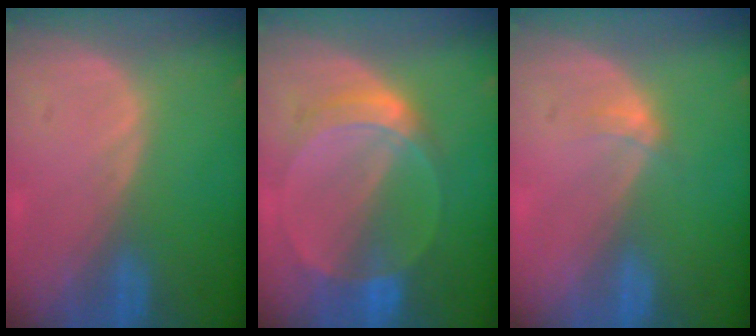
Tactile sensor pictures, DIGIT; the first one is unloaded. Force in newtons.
{"total": 6.1, "press": 5.6, "slide": 2.4}
{"total": 1.6, "press": 1.3, "slide": 1.0}